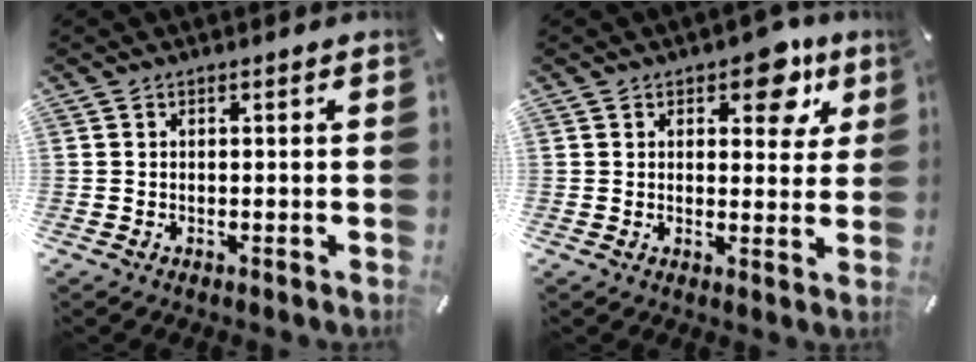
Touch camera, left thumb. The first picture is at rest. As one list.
[{"total": 9.6, "force": [5.3, 5.4, 6.0], "torque": [-0.050, -0.028, 0.083]}]